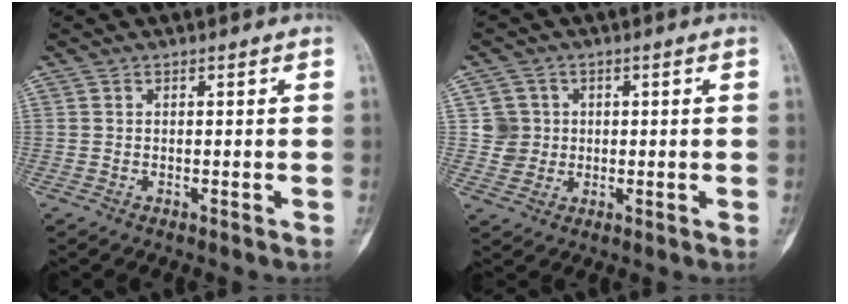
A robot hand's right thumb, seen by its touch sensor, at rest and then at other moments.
{"total": 4.5, "force": [0.7, 4.4, 0.2], "torque": [0.024, 0.003, 0.012]}